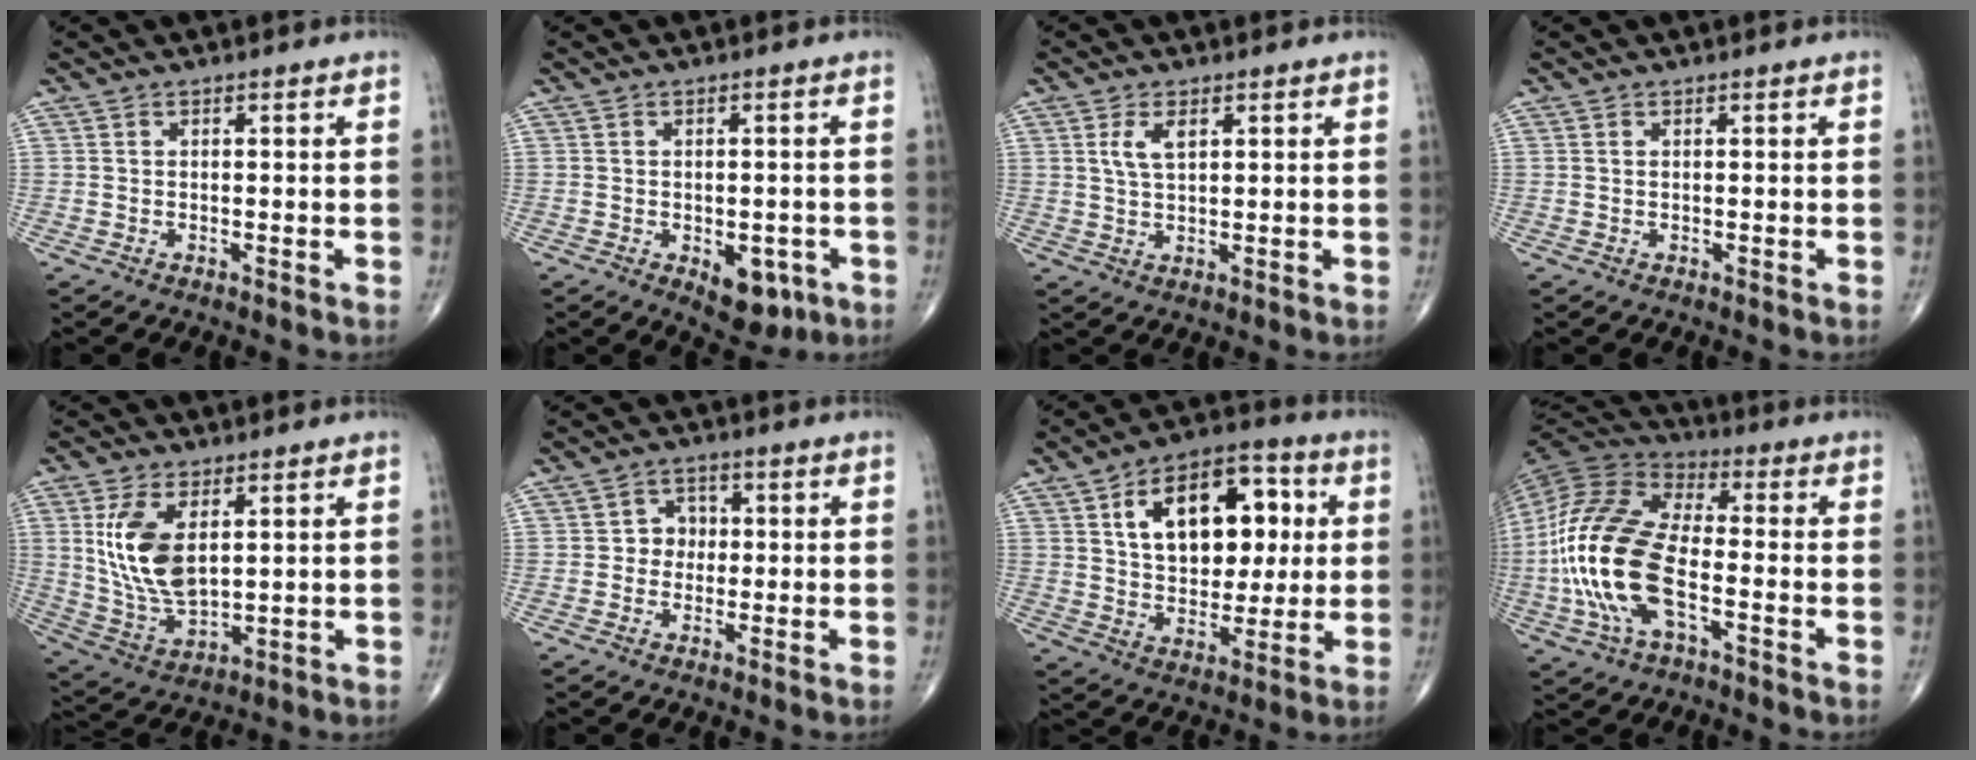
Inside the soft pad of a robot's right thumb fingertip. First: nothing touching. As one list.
[{"total": 6.8, "force": [-2.5, 3.9, 4.9], "torque": [-0.037, 0.006, -0.020]}, {"total": 4.0, "force": [1.6, 1.9, 3.2], "torque": [-0.062, -0.001, 0.034]}, {"total": 0.0}, {"total": 12.5, "force": [3.3, 6.6, 10.1], "torque": [-0.197, -0.018, 0.076]}, {"total": 3.7, "force": [0.0, 3.4, 1.5], "torque": [0.006, 0.011, -0.009]}, {"total": 18.8, "force": [4.8, 11.6, 14.0], "torque": [-0.170, 0.006, 0.077]}, {"total": 19.8, "force": [-4.2, 9.4, 16.9], "torque": [-0.362, 0.022, -0.082]}]